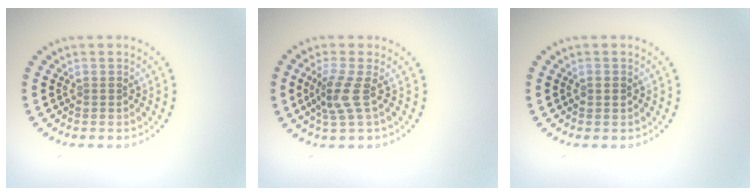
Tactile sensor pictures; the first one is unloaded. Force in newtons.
{"total": 2.8, "press": 2.1, "slide": 1.8}
{"total": 1.0, "press": 1.0, "slide": 0.3}